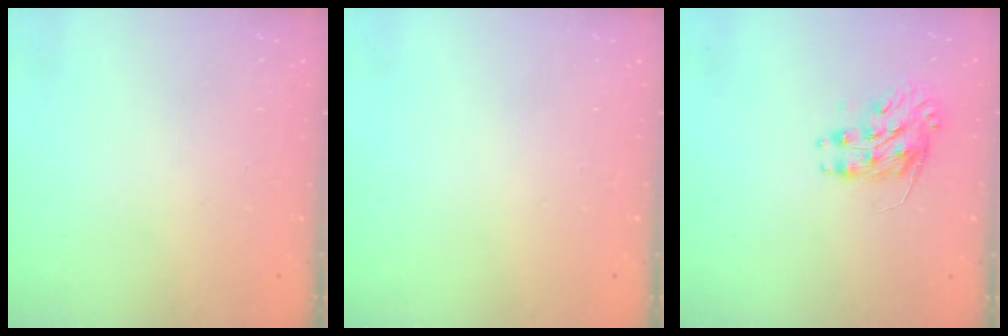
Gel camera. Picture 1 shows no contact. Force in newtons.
{"total": 0.0}
{"total": 8.2, "press": 8.2, "slide": 0.3}